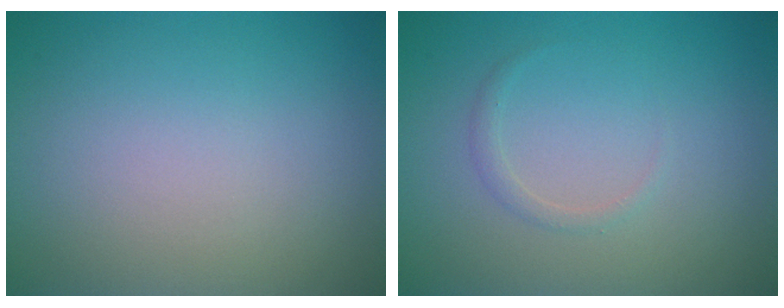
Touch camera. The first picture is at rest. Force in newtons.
{"total": 0.8, "press": 0.8, "slide": 0.2}